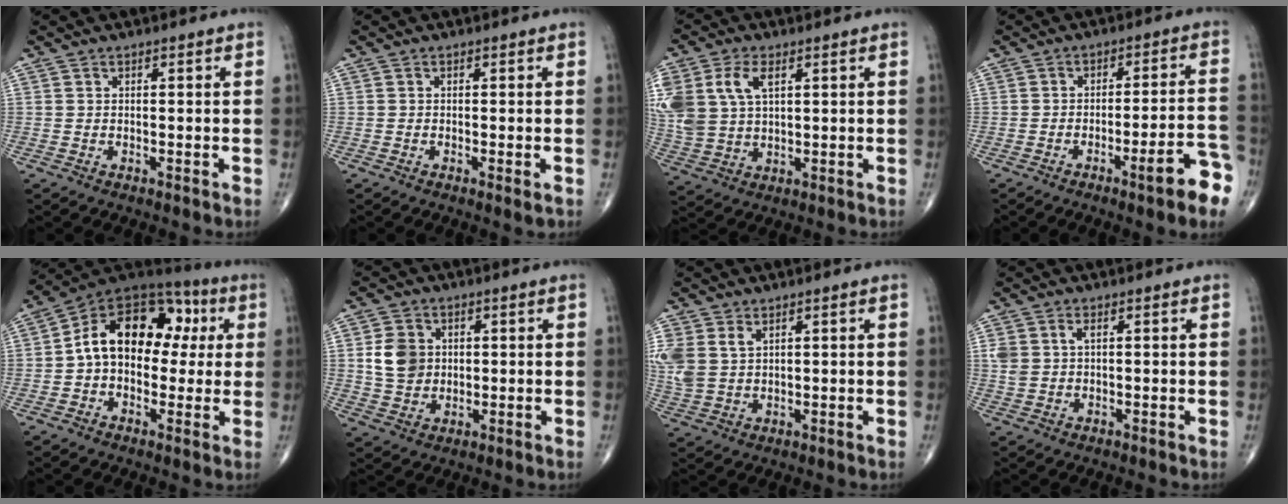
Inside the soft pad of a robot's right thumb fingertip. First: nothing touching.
{"total": 1.2, "force": [-0.4, 0.2, 1.1], "torque": [-0.023, -0.006, -0.008]}
{"total": 13.7, "force": [4.6, 8.5, 9.7], "torque": [-0.234, -0.001, 0.097]}
{"total": 10.1, "force": [-5.2, 1.1, 8.6], "torque": [-0.108, 0.030, -0.071]}
{"total": 17.5, "force": [1.8, 11.9, 12.6], "torque": [-0.157, 0.047, 0.016]}
{"total": 7.2, "force": [1.1, 5.9, 3.9], "torque": [-0.053, -0.003, 0.024]}
{"total": 8.2, "force": [3.0, 5.6, 5.2], "torque": [-0.130, 0.001, 0.073]}
{"total": 3.2, "force": [0.9, 1.8, 2.5], "torque": [-0.063, 0.009, 0.022]}